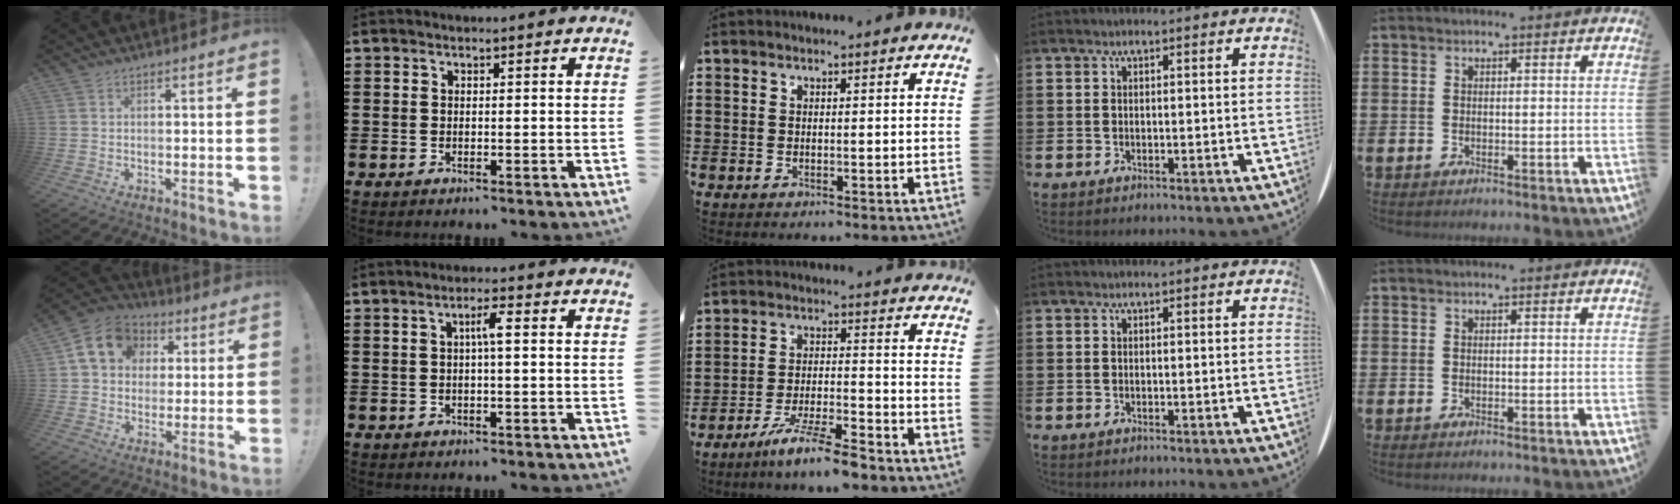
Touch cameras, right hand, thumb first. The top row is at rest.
{"thumb": {"total": 12.9, "force": [4.2, 10.7, 5.8], "torque": [-0.074, -0.010, 0.084]}, "index": {"total": 2.7, "force": [0.1, 0.1, 2.7], "torque": [-0.051, 0.002, -0.002]}, "middle": {"total": 7.0, "force": [-6.0, -0.1, 3.6], "torque": [-0.077, -0.009, -0.115]}}